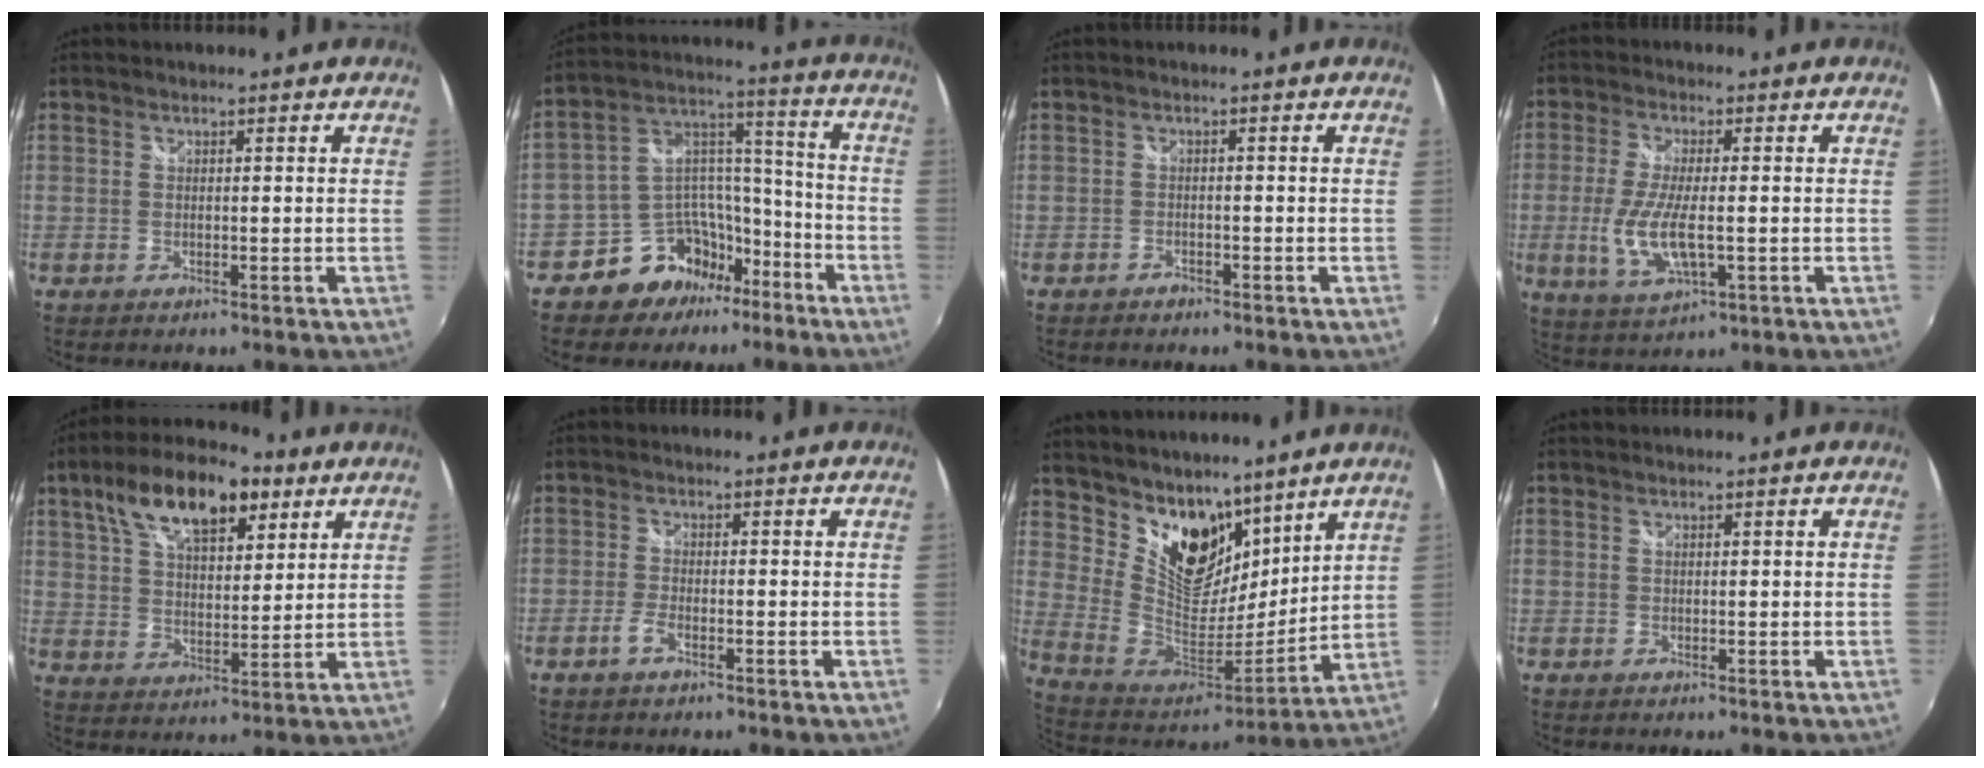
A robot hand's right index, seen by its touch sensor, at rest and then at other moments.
{"total": 12.7, "force": [-8.9, 8.4, 3.6], "torque": [-0.072, 0.070, -0.140]}
{"total": 1.5, "force": [-1.3, 0.8, 0.3], "torque": [-0.008, 0.001, -0.021]}
{"total": 9.7, "force": [-1.8, 3.2, 9.0], "torque": [-0.186, -0.016, -0.030]}
{"total": 16.5, "force": [9.1, 7.3, 11.7], "torque": [-0.213, 0.034, 0.151]}
{"total": 2.6, "force": [-1.7, 0.8, 1.8], "torque": [-0.052, 0.000, -0.038]}
{"total": 17.5, "force": [11.8, 10.1, 7.9], "torque": [-0.164, 0.001, 0.227]}
{"total": 0.0}